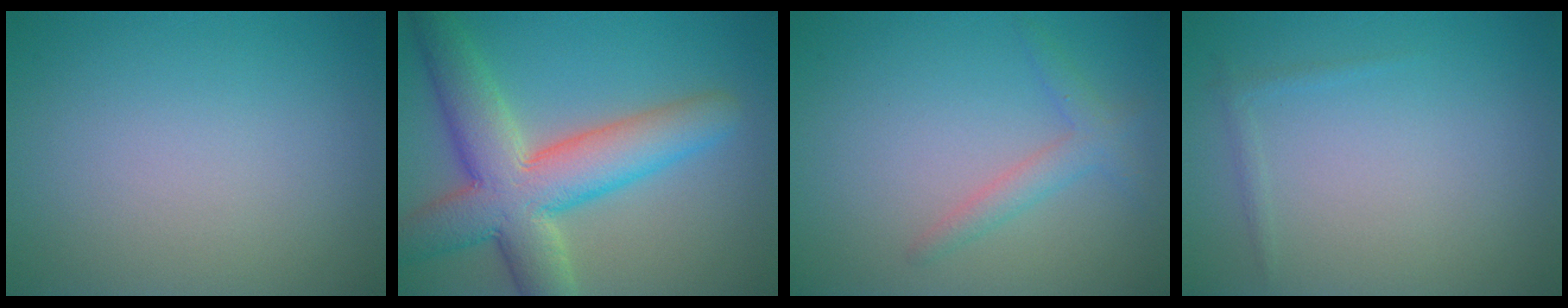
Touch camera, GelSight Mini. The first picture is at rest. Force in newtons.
{"total": 9.5, "press": 9.5, "slide": 0.7}
{"total": 2.0, "press": 2.0, "slide": 0.1}
{"total": 0.7, "press": 0.7, "slide": 0.0}